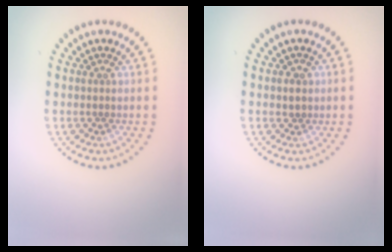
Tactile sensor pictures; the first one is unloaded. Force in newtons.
{"total": 0.8, "press": 0.7, "slide": 0.4}